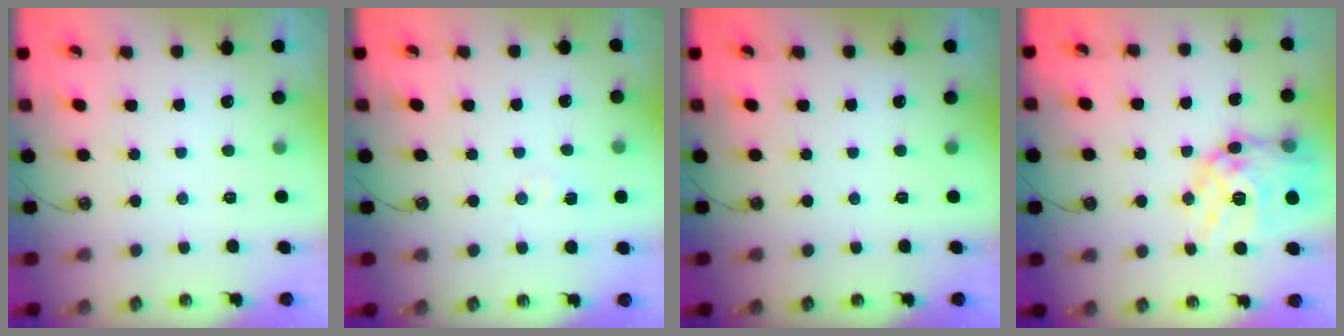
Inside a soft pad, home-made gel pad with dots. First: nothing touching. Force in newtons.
{"total": 4.0, "press": 3.9, "slide": 0.5}
{"total": 0.0}
{"total": 18.0, "press": 17.9, "slide": 1.5}